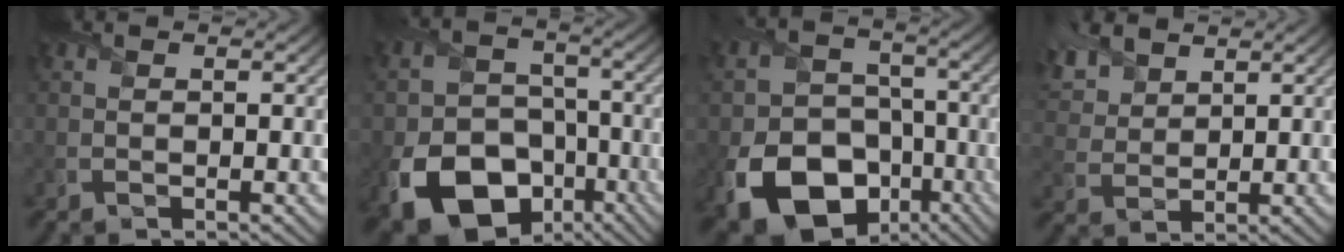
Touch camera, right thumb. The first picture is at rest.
{"total": 15.1, "force": [-7.0, 10.9, 7.8], "torque": [-0.174, -0.056, -0.119]}
{"total": 15.3, "force": [-6.9, 11.2, 7.9], "torque": [-0.173, -0.058, -0.117]}
{"total": 7.4, "force": [4.9, 3.8, 3.9], "torque": [-0.126, 0.019, 0.101]}